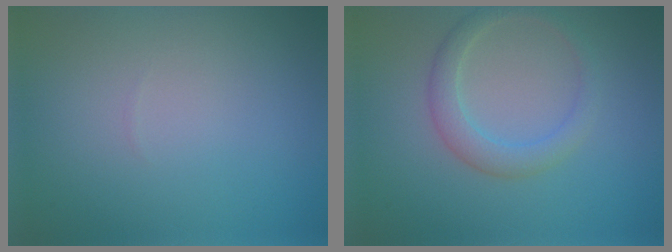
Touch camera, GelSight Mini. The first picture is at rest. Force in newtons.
{"total": 2.5, "press": 2.5, "slide": 0.2}